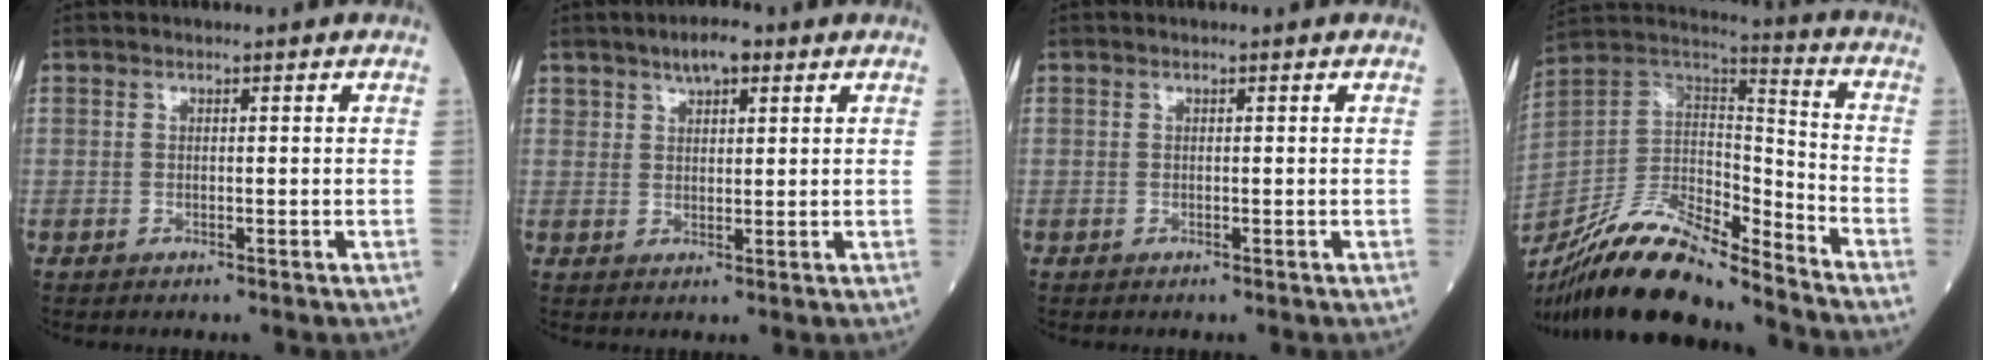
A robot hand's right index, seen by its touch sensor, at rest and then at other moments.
{"total": 4.2, "force": [2.7, 1.8, 2.7], "torque": [-0.044, 0.008, 0.045]}
{"total": 0.0}
{"total": 19.2, "force": [-16.2, 3.4, 9.7], "torque": [-0.197, 0.014, -0.300]}